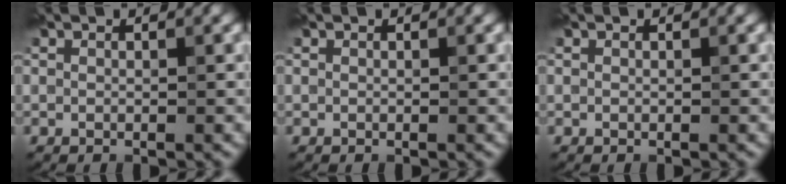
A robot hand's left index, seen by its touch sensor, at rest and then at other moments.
{"total": 0.0}
{"total": 0.0}